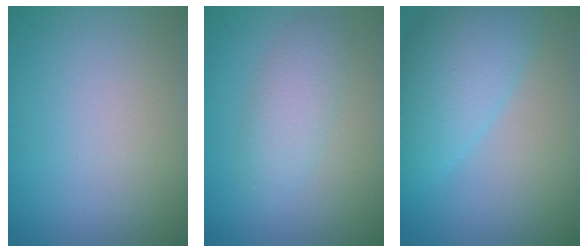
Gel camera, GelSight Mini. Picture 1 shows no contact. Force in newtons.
{"total": 2.8, "press": 2.8, "slide": 0.1}
{"total": 7.0, "press": 7.0, "slide": 0.3}